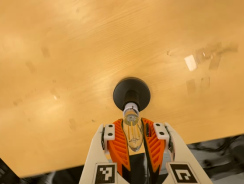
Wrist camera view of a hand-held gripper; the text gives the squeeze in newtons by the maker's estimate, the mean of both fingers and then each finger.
{"total": 23.6, "left": 25.0, "right": 22.2}